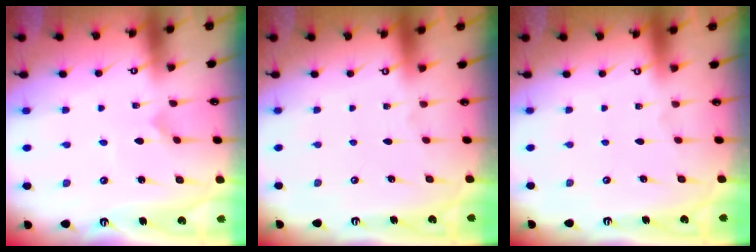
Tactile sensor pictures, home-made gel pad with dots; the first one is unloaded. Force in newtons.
{"total": 0.0}
{"total": 0.0}